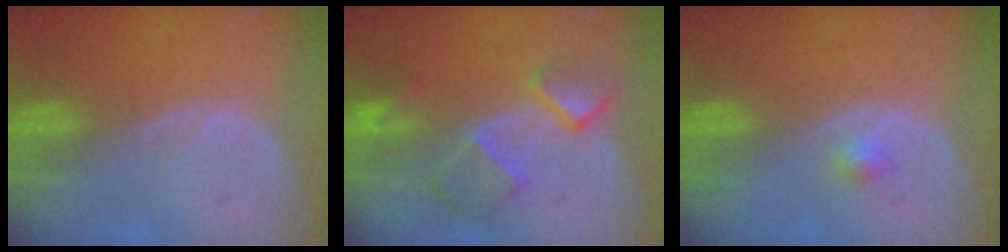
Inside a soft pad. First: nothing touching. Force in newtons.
{"total": 7.6, "press": 6.7, "slide": 3.7}
{"total": 1.5, "press": 1.3, "slide": 0.8}